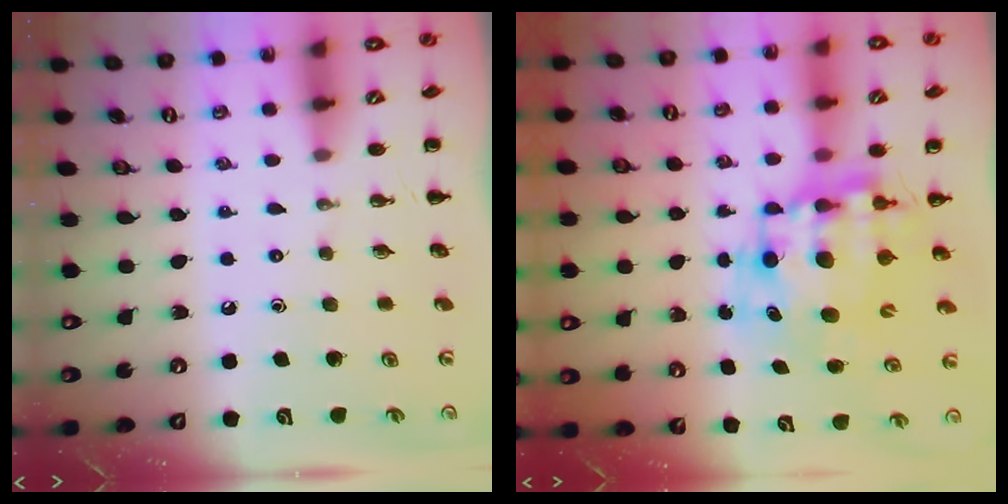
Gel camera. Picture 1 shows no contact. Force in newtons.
{"total": 9.7, "press": 9.4, "slide": 2.4}